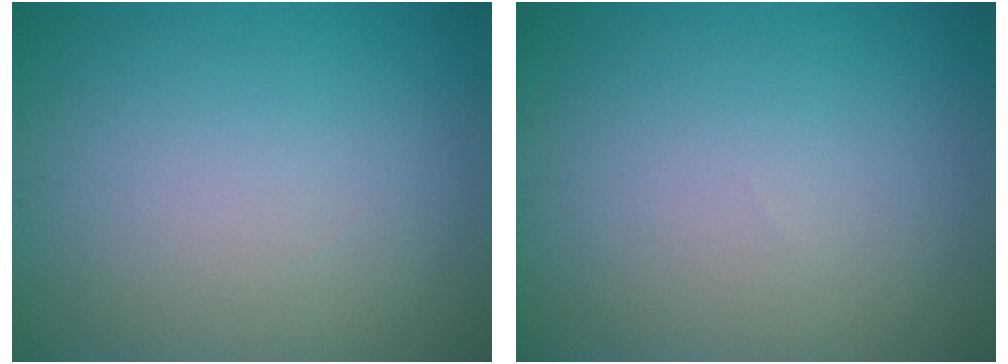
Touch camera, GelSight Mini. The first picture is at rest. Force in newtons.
{"total": 0.0}